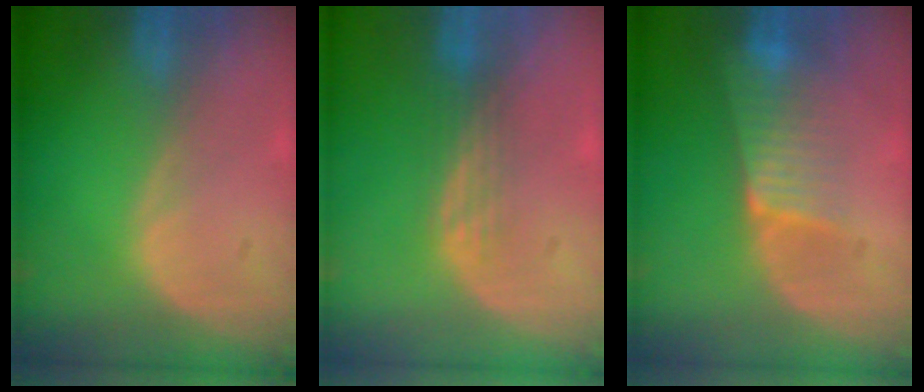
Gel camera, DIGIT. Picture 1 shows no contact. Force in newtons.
{"total": 2.9, "press": 2.5, "slide": 1.5}
{"total": 6.5, "press": 5.8, "slide": 3.1}